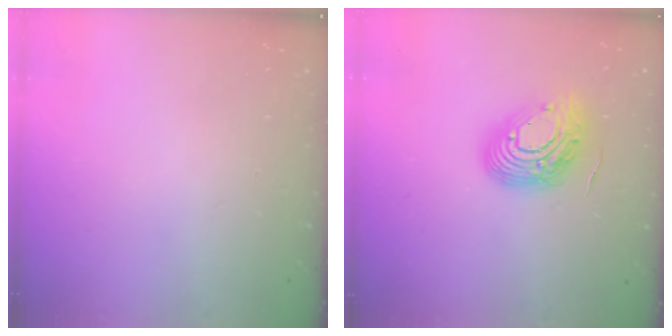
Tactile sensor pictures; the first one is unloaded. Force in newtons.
{"total": 16.1, "press": 16.0, "slide": 1.1}